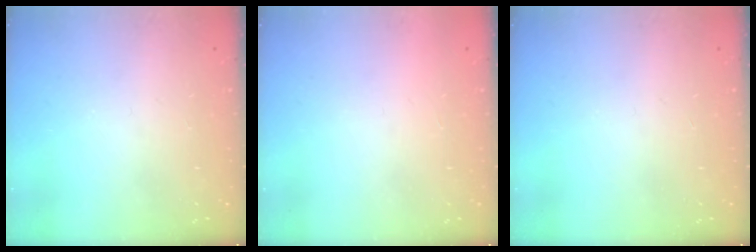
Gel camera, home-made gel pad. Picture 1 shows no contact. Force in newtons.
{"total": 1.5, "press": 1.5, "slide": 0.1}
{"total": 0.0}